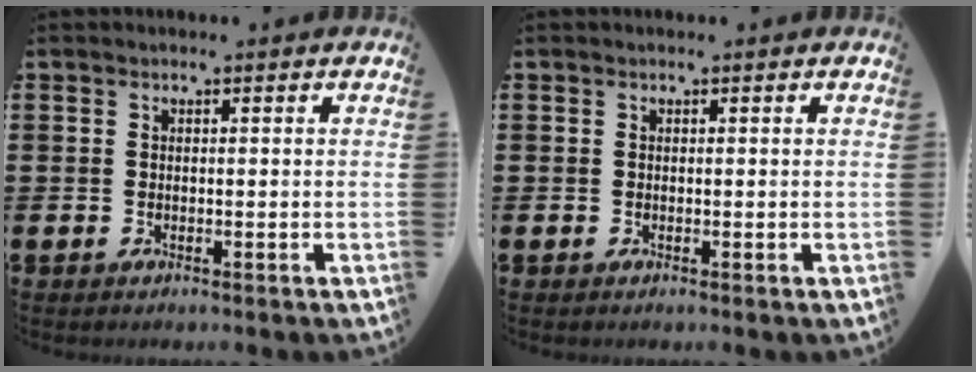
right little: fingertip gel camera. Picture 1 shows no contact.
{"total": 0.0}